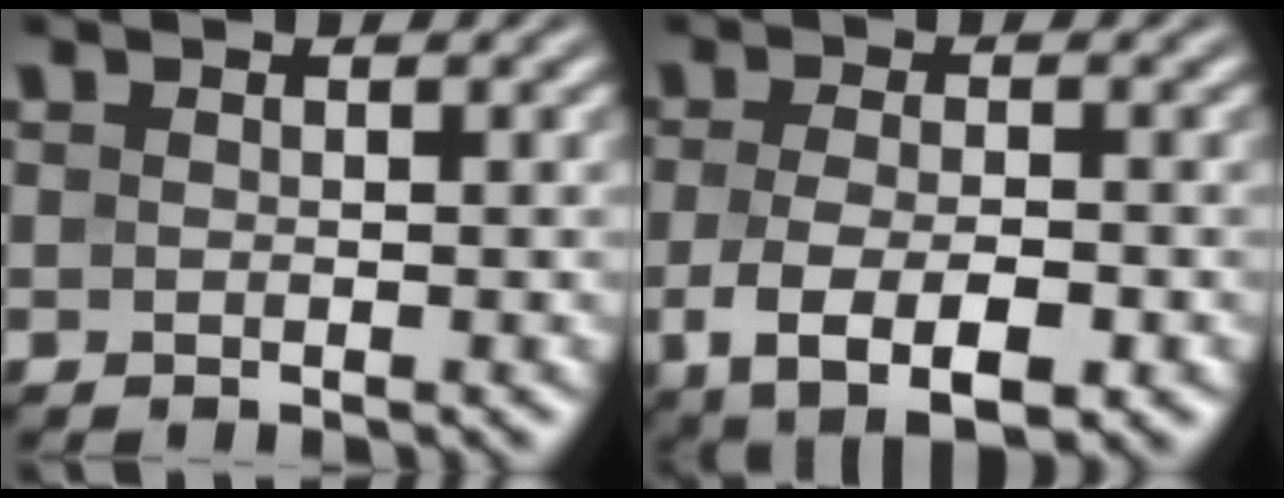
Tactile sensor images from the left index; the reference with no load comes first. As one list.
[{"total": 5.7, "force": [-2.0, 2.4, 4.8], "torque": [-0.091, -0.011, -0.033]}]